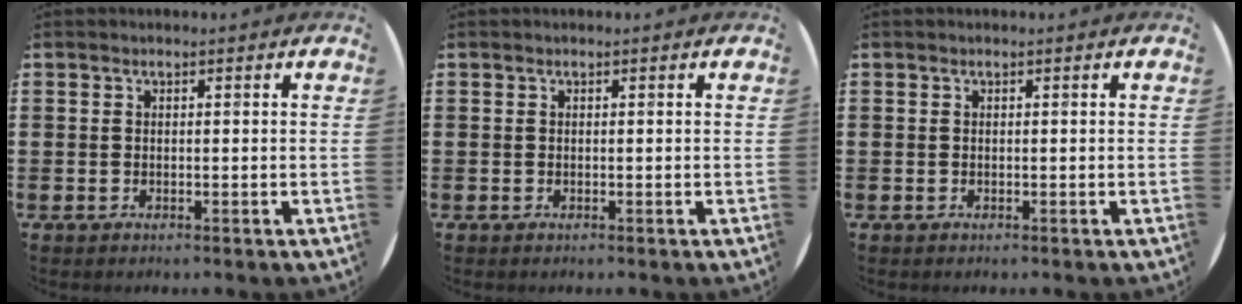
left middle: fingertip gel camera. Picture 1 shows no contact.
{"total": 0.0}
{"total": 0.0}